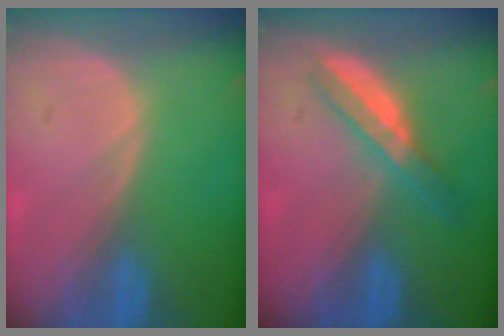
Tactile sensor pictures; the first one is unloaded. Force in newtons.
{"total": 5.5, "press": 4.8, "slide": 2.6}